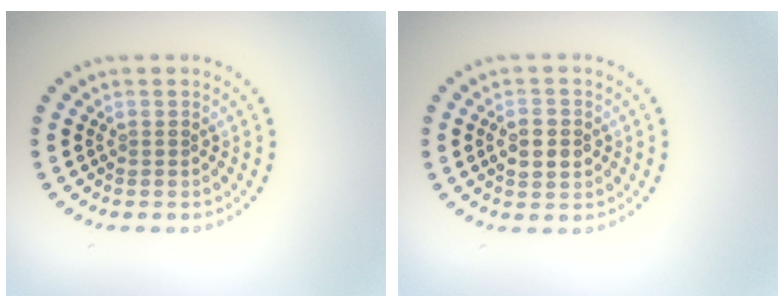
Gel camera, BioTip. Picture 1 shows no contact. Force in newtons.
{"total": 2.3, "press": 2.3, "slide": 0.1}